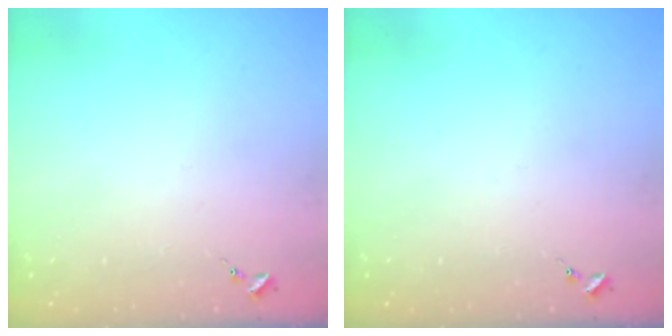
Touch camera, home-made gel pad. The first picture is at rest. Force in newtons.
{"total": 0.0}